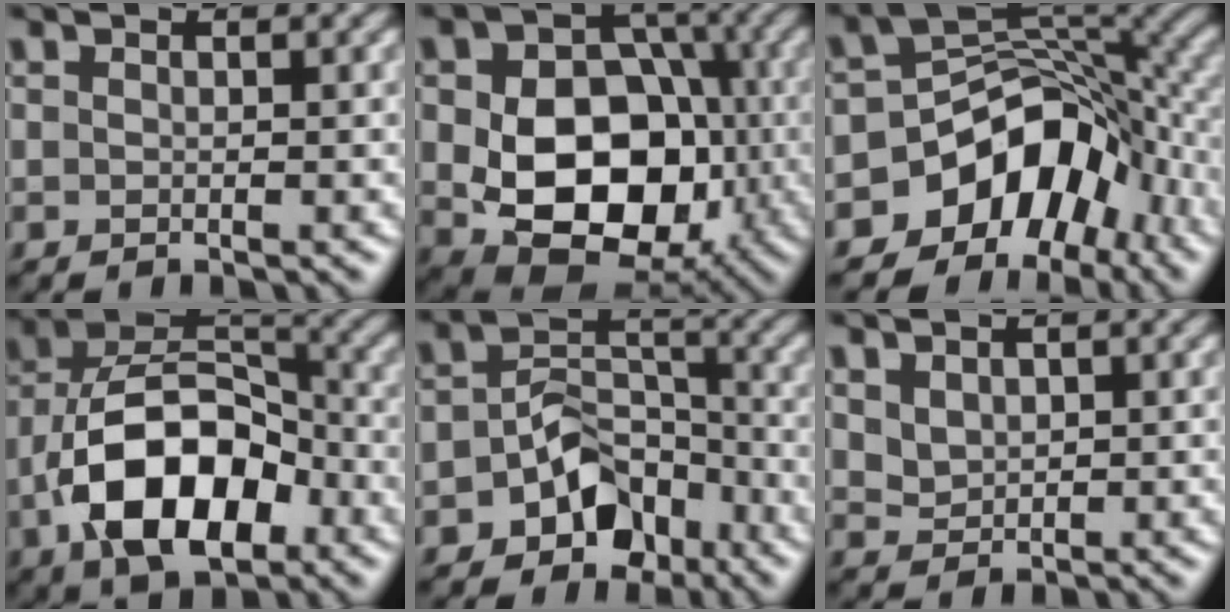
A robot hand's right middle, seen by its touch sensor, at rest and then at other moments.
{"total": 12.2, "force": [-1.6, 8.6, 8.5], "torque": [-0.134, -0.015, -0.027]}
{"total": 10.0, "force": [-5.3, 6.7, 5.1], "torque": [-0.064, 0.005, -0.105]}
{"total": 11.7, "force": [-4.2, 6.7, 8.7], "torque": [-0.162, 0.006, -0.082]}
{"total": 6.0, "force": [-3.1, 4.1, 3.1], "torque": [-0.039, -0.001, -0.056]}
{"total": 1.8, "force": [1.0, 1.2, 0.8], "torque": [-0.018, -0.004, 0.024]}